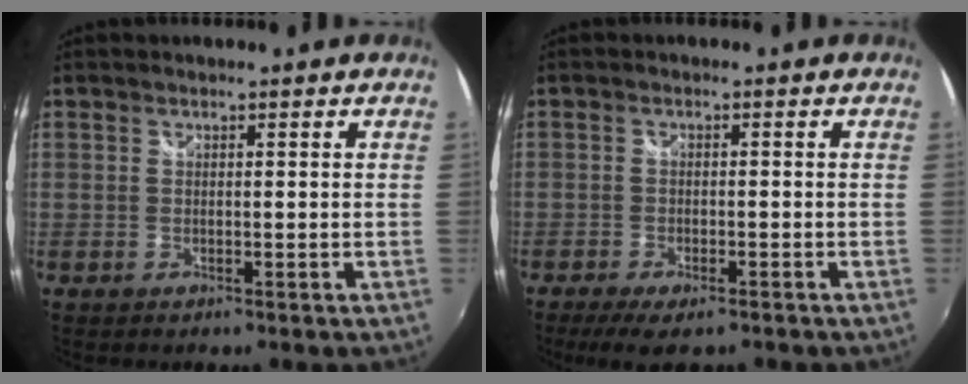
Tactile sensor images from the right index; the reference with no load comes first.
{"total": 7.4, "force": [-5.5, 2.4, 4.3], "torque": [-0.103, -0.027, -0.092]}